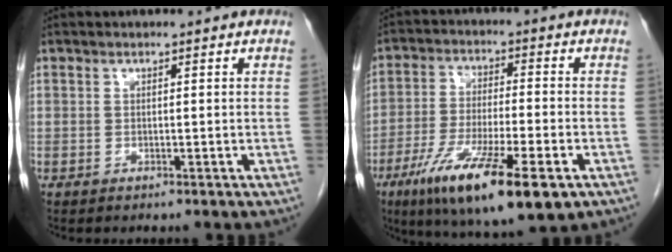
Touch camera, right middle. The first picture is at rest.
{"total": 16.6, "force": [-8.8, 2.6, 13.8], "torque": [-0.235, -0.036, -0.143]}